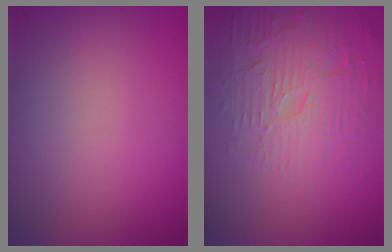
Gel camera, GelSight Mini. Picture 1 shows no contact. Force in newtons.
{"total": 5.3, "press": 3.8, "slide": 3.7}